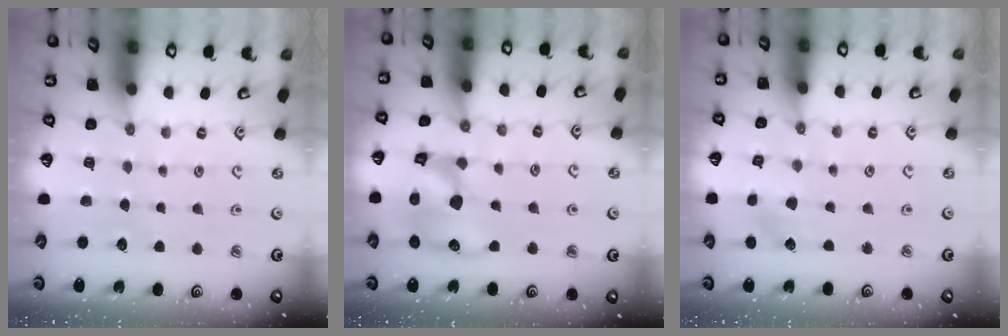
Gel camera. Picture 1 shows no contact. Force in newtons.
{"total": 15.4, "press": 15.2, "slide": 2.1}
{"total": 2.8, "press": 2.8, "slide": 0.5}